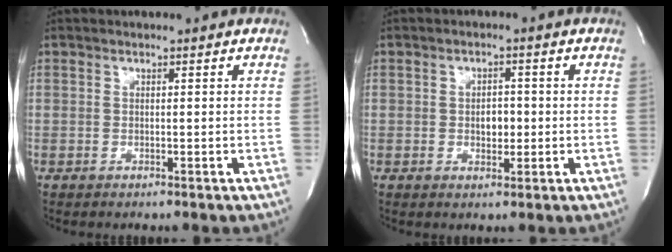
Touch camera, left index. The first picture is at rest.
{"total": 2.9, "force": [-0.3, 1.8, 2.3], "torque": [-0.033, 0.004, -0.002]}